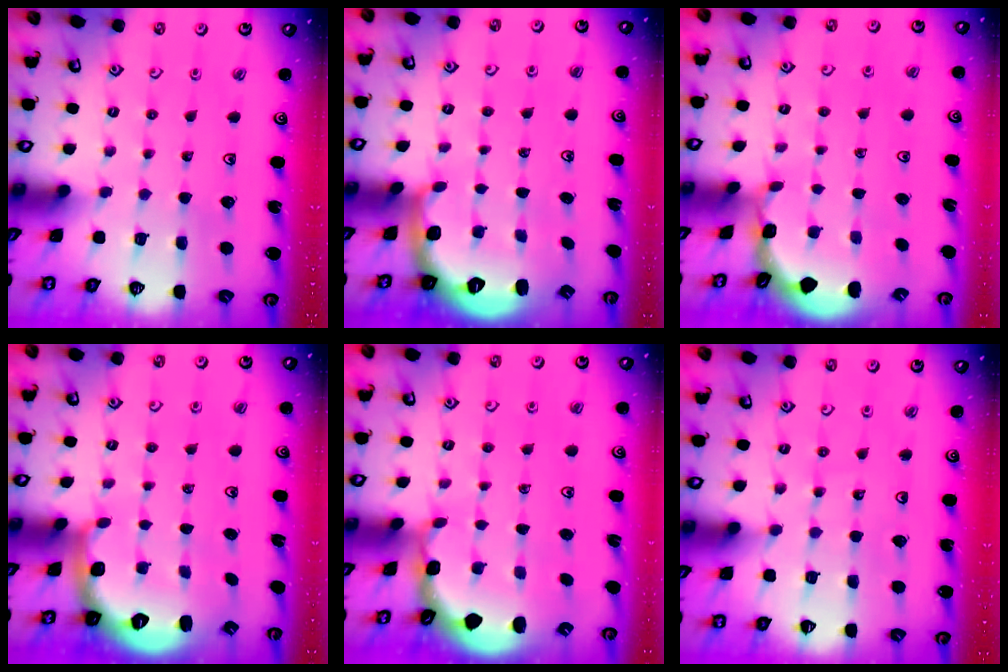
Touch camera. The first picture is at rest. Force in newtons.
{"total": 2.7, "press": 1.7, "slide": 2.1}
{"total": 1.5, "press": 1.5, "slide": 0.1}
{"total": 2.6, "press": 1.5, "slide": 2.1}
{"total": 1.8, "press": 1.6, "slide": 0.8}
{"total": 2.7, "press": 2.7, "slide": 0.3}